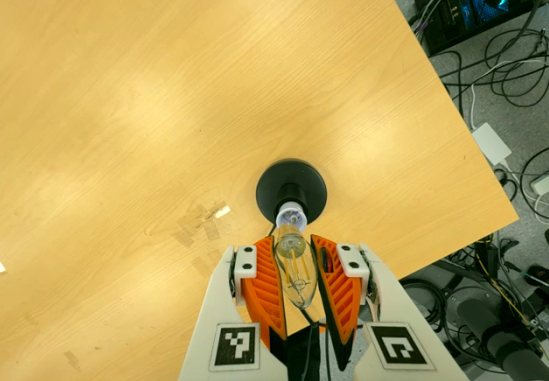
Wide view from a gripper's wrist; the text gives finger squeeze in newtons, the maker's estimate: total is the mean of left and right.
{"total": 20.9, "left": 22.9, "right": 18.9}